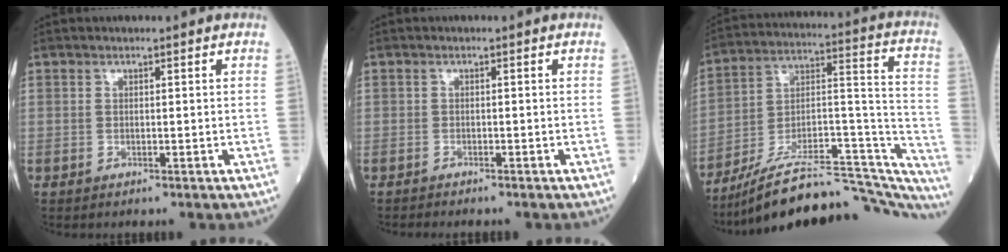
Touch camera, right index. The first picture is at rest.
{"total": 1.5, "force": [-1.4, 0.2, 0.5], "torque": [-0.014, -0.004, -0.019]}
{"total": 31.1, "force": [-27.7, 5.1, 13.3], "torque": [-0.132, 0.026, -0.397]}